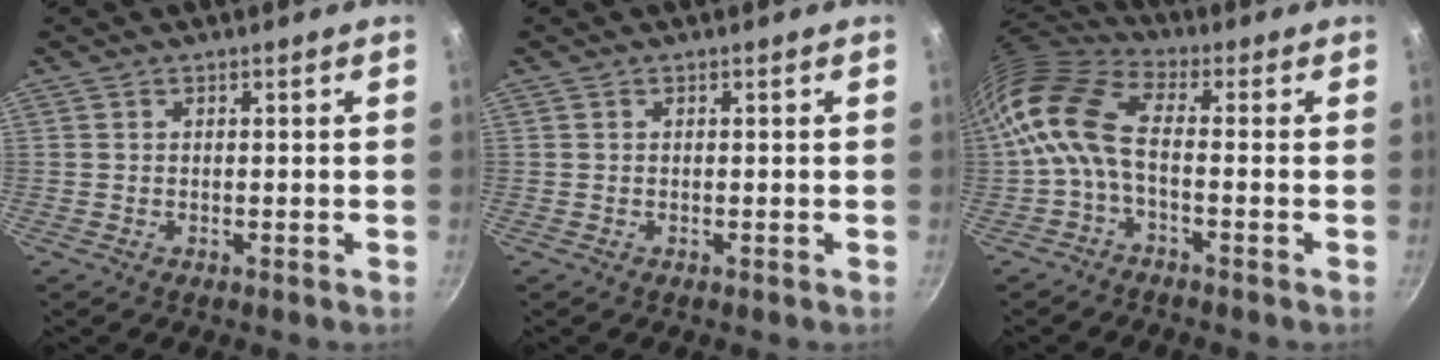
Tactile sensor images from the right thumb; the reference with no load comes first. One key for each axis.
{"total": 0.0}
{"total": 10.5, "fx": -1.8, "fy": 5.3, "fz": 8.9, "tx": -0.190, "ty": 0.032, "tz": -0.052}